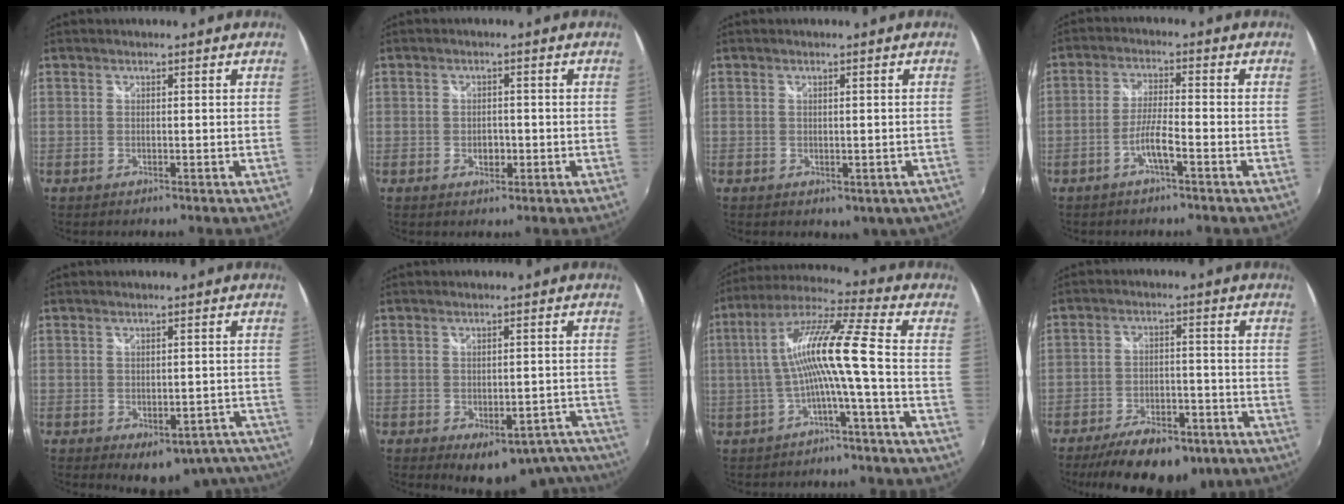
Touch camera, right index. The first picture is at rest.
{"total": 2.4, "force": [-0.6, 1.9, 1.4], "torque": [-0.023, -0.001, -0.010]}
{"total": 2.7, "force": [-0.9, 2.0, 1.6], "torque": [-0.025, -0.007, -0.005]}
{"total": 4.6, "force": [-2.5, 0.3, 3.8], "torque": [-0.081, 0.001, -0.047]}
{"total": 13.0, "force": [-9.9, 6.6, 5.2], "torque": [-0.062, 0.015, -0.095]}
{"total": 14.7, "force": [-11.4, 6.8, 6.2], "torque": [-0.072, 0.017, -0.114]}
{"total": 11.8, "force": [-2.1, -0.9, 11.5], "torque": [-0.221, 0.013, -0.035]}
{"total": 16.6, "force": [-11.8, 7.6, 8.9], "torque": [-0.179, -0.006, -0.163]}